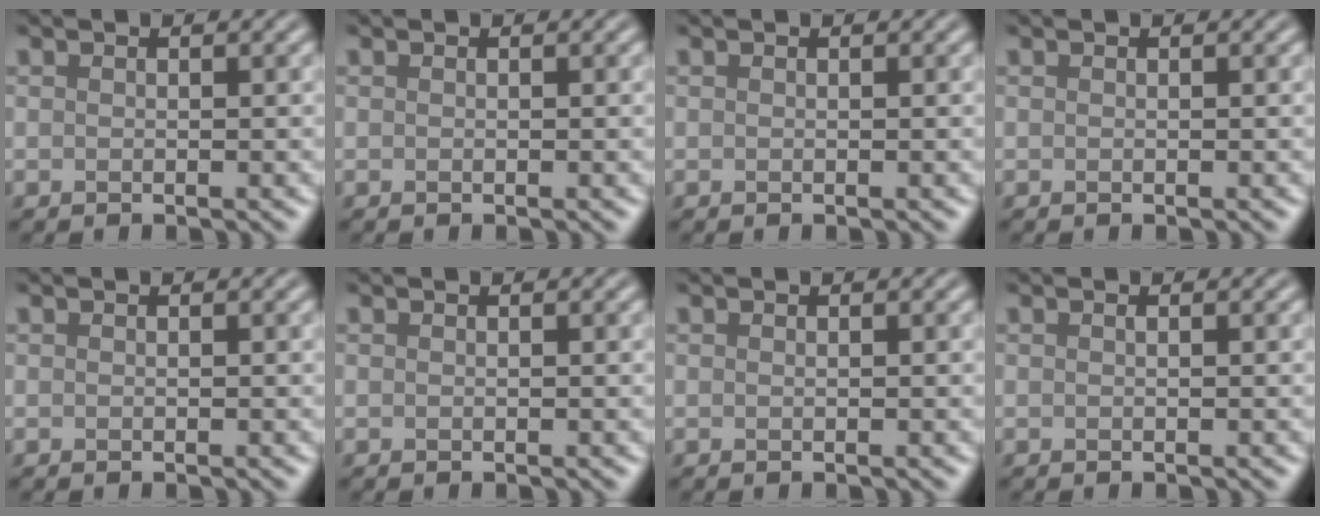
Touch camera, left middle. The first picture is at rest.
{"total": 0.0}
{"total": 0.0}
{"total": 0.0}
{"total": 0.0}
{"total": 0.0}
{"total": 0.0}
{"total": 0.0}